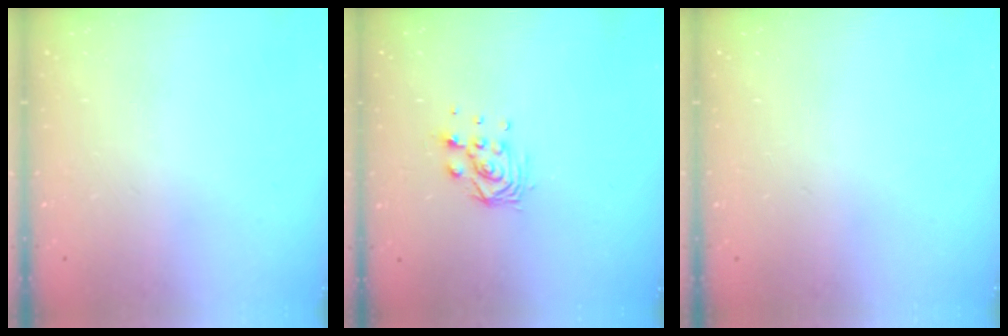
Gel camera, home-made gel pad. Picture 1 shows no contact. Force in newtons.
{"total": 7.5, "press": 7.5, "slide": 0.4}
{"total": 0.0}